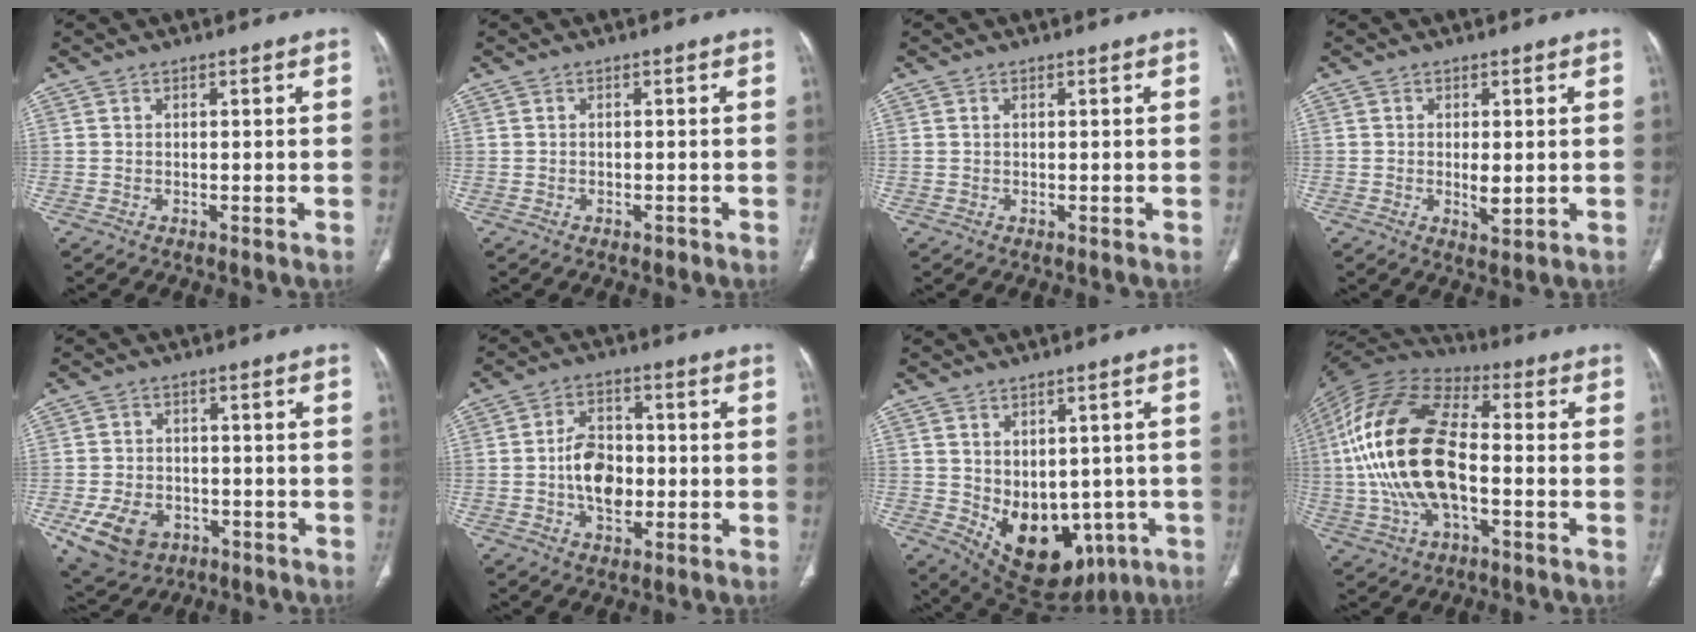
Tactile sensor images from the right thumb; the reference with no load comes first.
{"total": 0.7, "force": [-0.5, 0.5, 0.2], "torque": [-0.004, 0.000, -0.008]}
{"total": 0.6, "force": [0.2, 0.4, 0.4], "torque": [-0.012, 0.006, 0.008]}
{"total": 3.2, "force": [-0.2, 1.4, 2.8], "torque": [-0.048, -0.009, 0.001]}
{"total": 10.7, "force": [-4.3, 7.8, 5.9], "torque": [-0.103, 0.018, -0.058]}
{"total": 9.2, "force": [-1.1, 6.1, 6.8], "torque": [-0.096, 0.012, -0.023]}
{"total": 15.8, "force": [-4.0, 10.9, 10.7], "torque": [-0.125, 0.001, -0.023]}
{"total": 22.2, "force": [-1.6, 11.5, 19.0], "torque": [-0.389, 0.021, -0.030]}